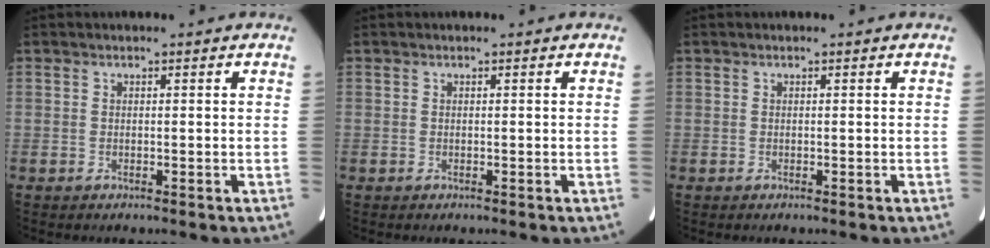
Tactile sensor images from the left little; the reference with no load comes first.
{"total": 0.0}
{"total": 0.0}